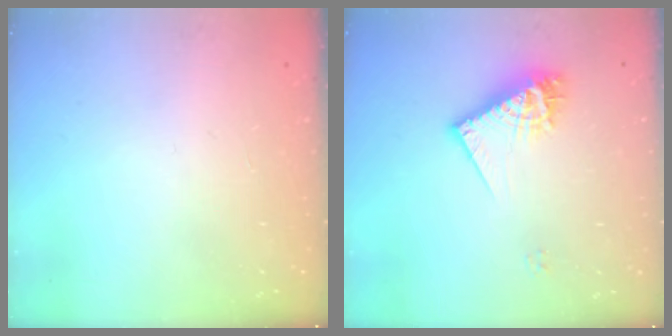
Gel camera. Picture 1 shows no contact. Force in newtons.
{"total": 11.7, "press": 11.7, "slide": 0.8}